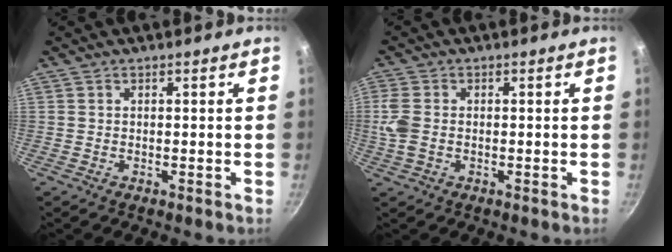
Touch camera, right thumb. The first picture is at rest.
{"total": 4.8, "force": [-0.3, 3.4, 3.5], "torque": [-0.083, 0.002, -0.009]}